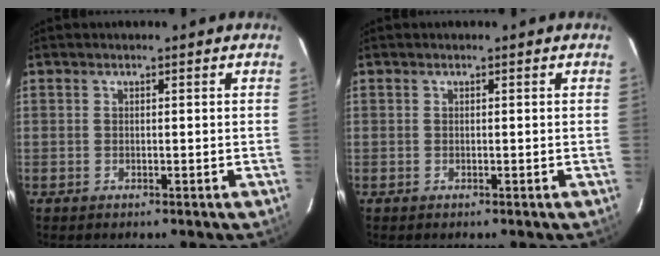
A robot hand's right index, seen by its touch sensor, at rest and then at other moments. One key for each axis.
{"total": 0.0}